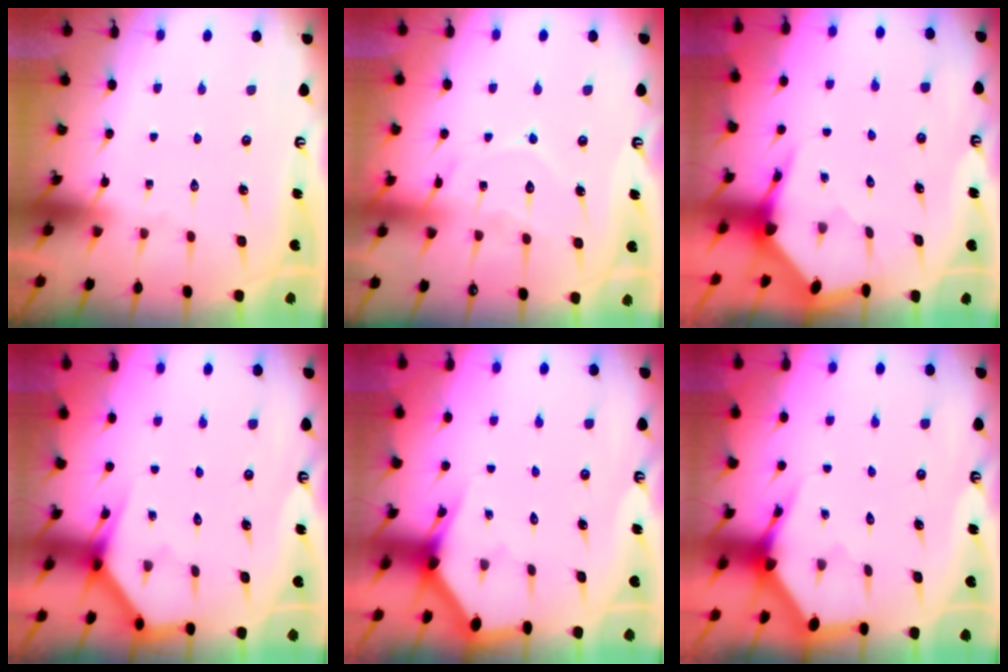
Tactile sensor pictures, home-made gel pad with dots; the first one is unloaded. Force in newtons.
{"total": 9.2, "press": 9.1, "slide": 0.9}
{"total": 3.5, "press": 3.4, "slide": 0.4}
{"total": 3.8, "press": 3.8, "slide": 0.3}
{"total": 3.0, "press": 3.0, "slide": 0.1}
{"total": 3.4, "press": 3.4, "slide": 0.1}